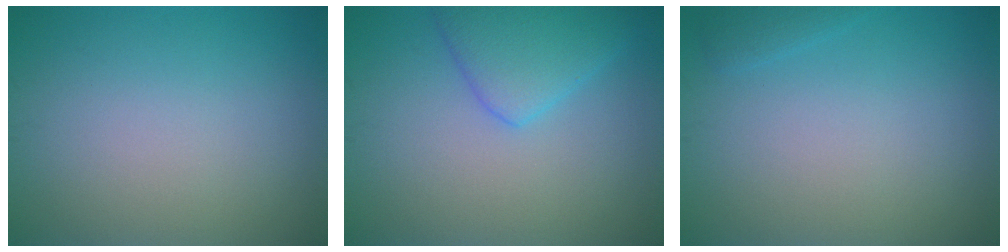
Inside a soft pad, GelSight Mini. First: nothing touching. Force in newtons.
{"total": 4.0, "press": 4.0, "slide": 0.2}
{"total": 0.8, "press": 0.8, "slide": 0.1}